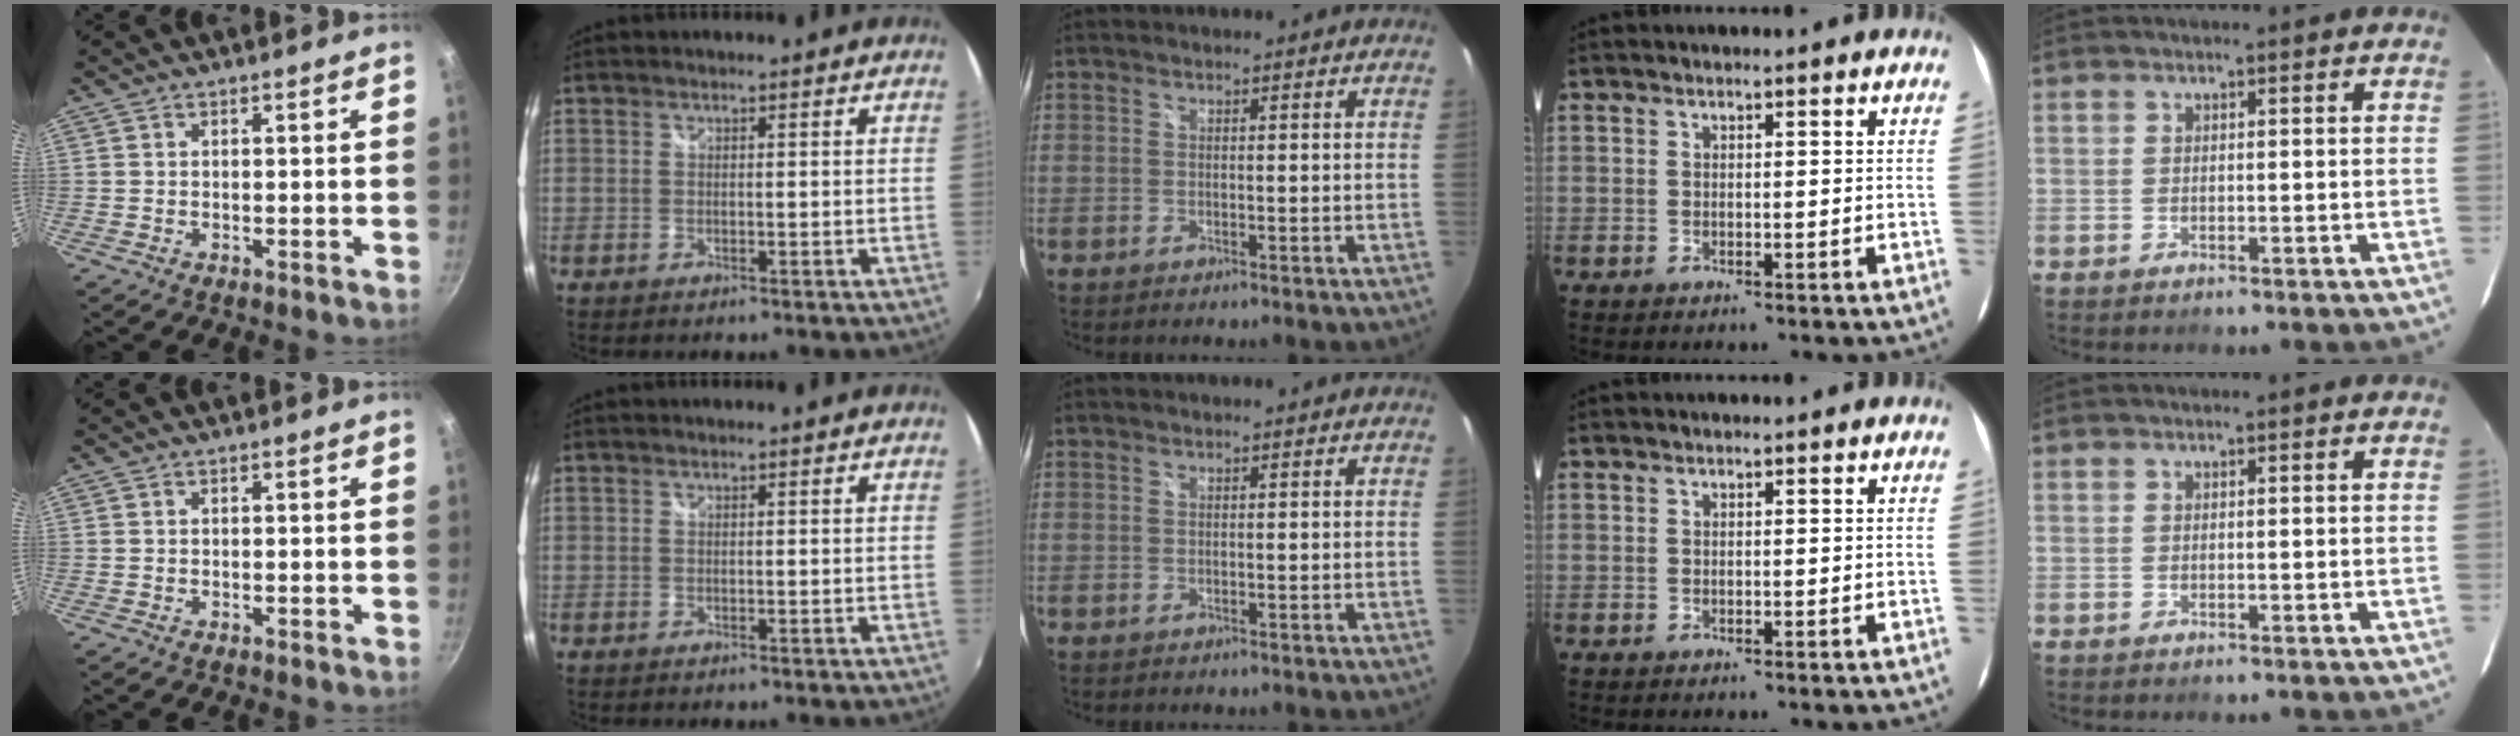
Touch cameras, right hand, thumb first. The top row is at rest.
{}